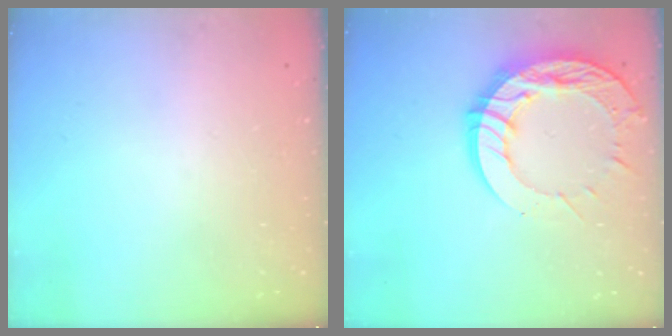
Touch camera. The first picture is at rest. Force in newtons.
{"total": 15.9, "press": 15.8, "slide": 1.4}